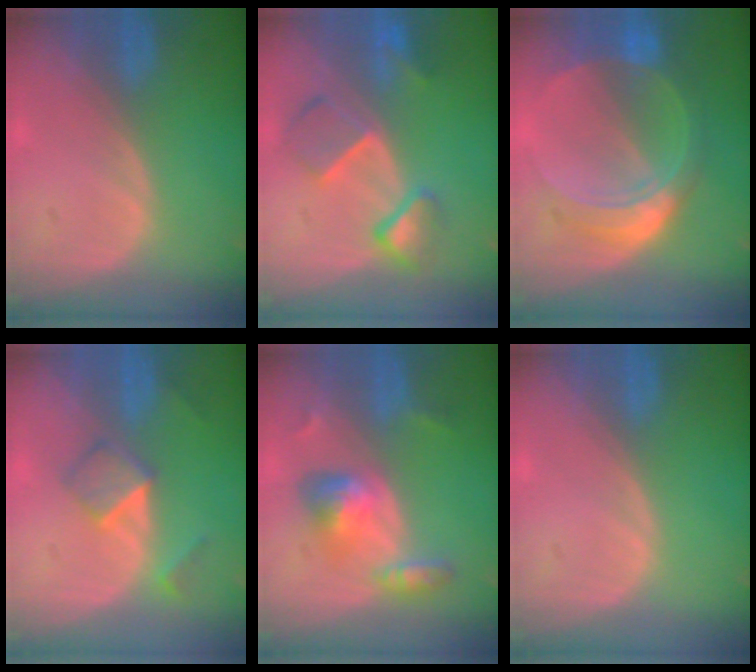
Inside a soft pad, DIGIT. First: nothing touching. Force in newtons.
{"total": 7.6, "press": 6.7, "slide": 3.7}
{"total": 8.3, "press": 8.3, "slide": 0.7}
{"total": 5.2, "press": 4.5, "slide": 2.6}
{"total": 6.2, "press": 5.6, "slide": 2.7}
{"total": 0.0}